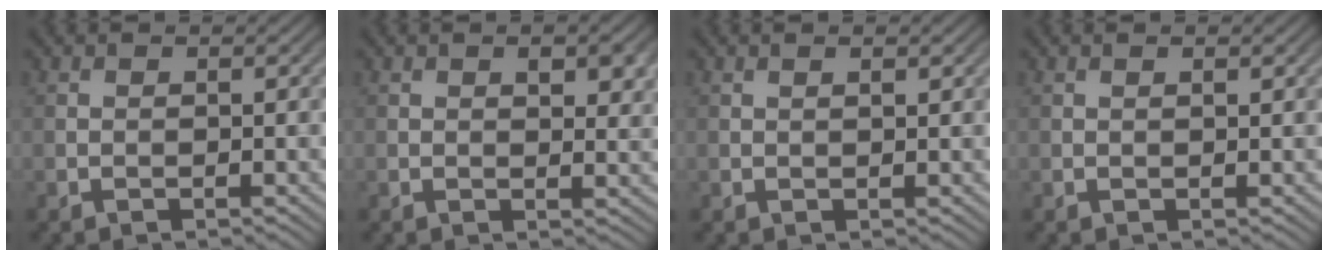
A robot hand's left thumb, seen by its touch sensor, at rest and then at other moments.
{"total": 3.4, "force": [1.4, 1.6, 2.7], "torque": [-0.036, -0.002, 0.023]}
{"total": 1.0, "force": [0.6, 0.2, 0.7], "torque": [-0.012, 0.000, 0.012]}
{"total": 0.6, "force": [0.4, 0.1, 0.5], "torque": [-0.008, 0.002, 0.007]}